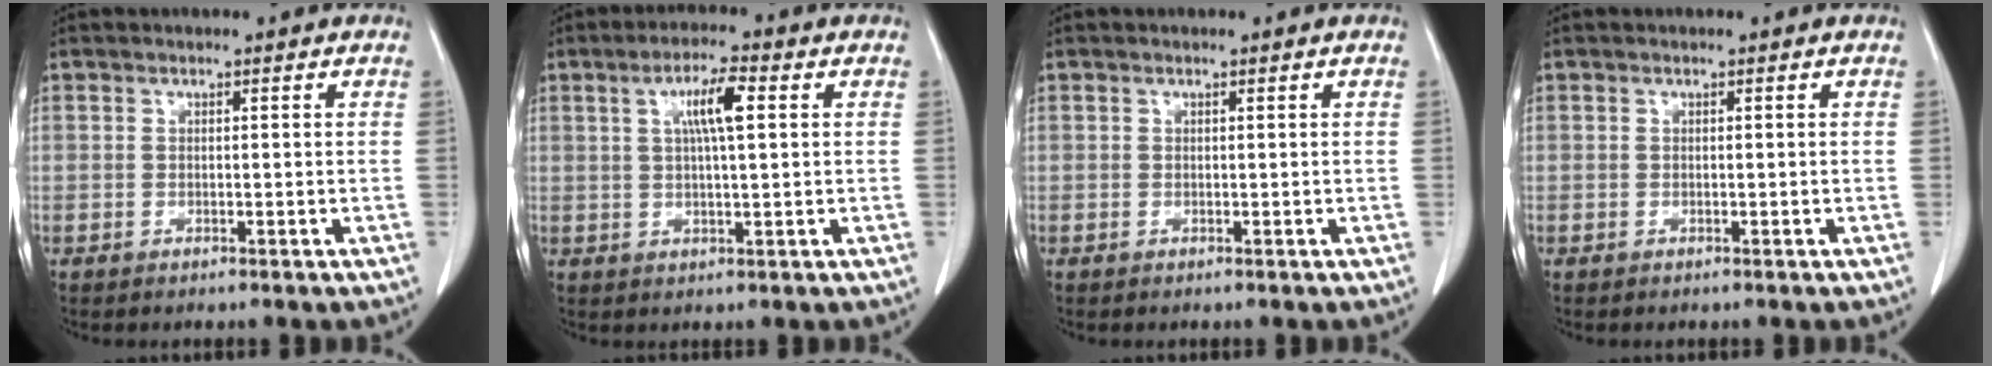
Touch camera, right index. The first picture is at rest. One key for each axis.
{"total": 6.4, "fx": 1.8, "fy": 1.1, "fz": 6.1, "tx": -0.111, "ty": 0.010, "tz": 0.034}
{"total": 0.0}
{"total": 0.0}